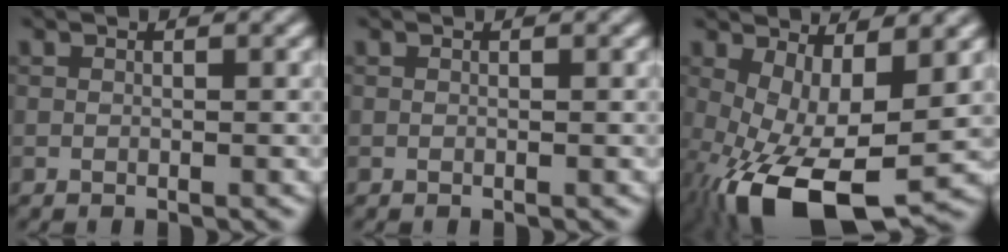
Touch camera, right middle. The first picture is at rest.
{"total": 0.0}
{"total": 11.7, "force": [-3.7, 5.0, 9.9], "torque": [-0.194, -0.026, -0.049]}